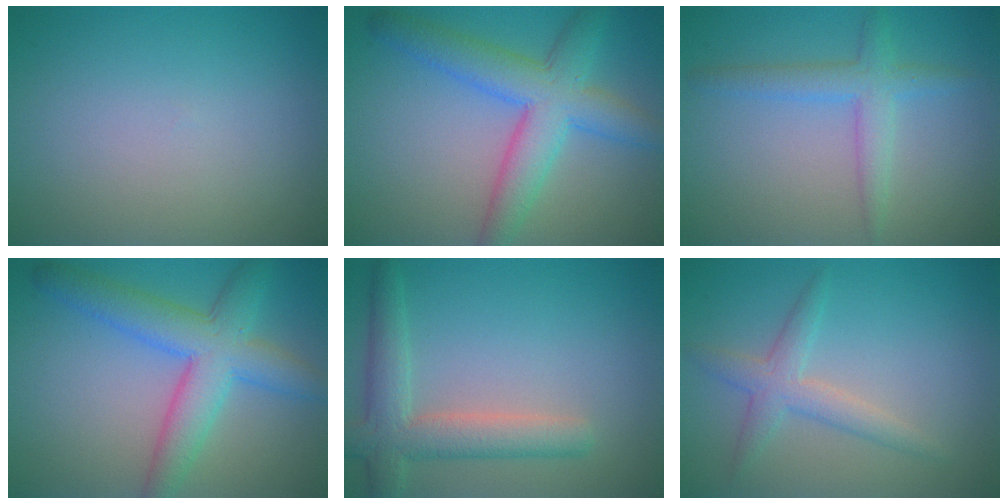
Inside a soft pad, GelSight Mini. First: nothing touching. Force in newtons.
{"total": 6.4, "press": 6.4, "slide": 0.2}
{"total": 3.0, "press": 3.0, "slide": 0.1}
{"total": 6.4, "press": 6.4, "slide": 0.2}
{"total": 4.6, "press": 4.6, "slide": 0.4}
{"total": 2.7, "press": 2.7, "slide": 0.1}